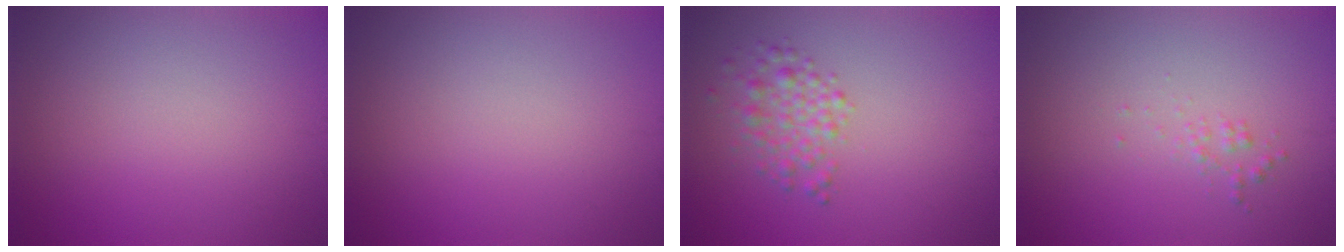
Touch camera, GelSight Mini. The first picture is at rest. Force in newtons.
{"total": 0.0}
{"total": 2.6, "press": 2.6, "slide": 0.1}
{"total": 0.7, "press": 0.7, "slide": 0.0}